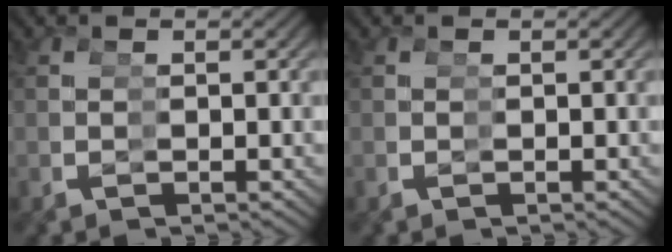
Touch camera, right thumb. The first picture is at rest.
{"total": 0.0}